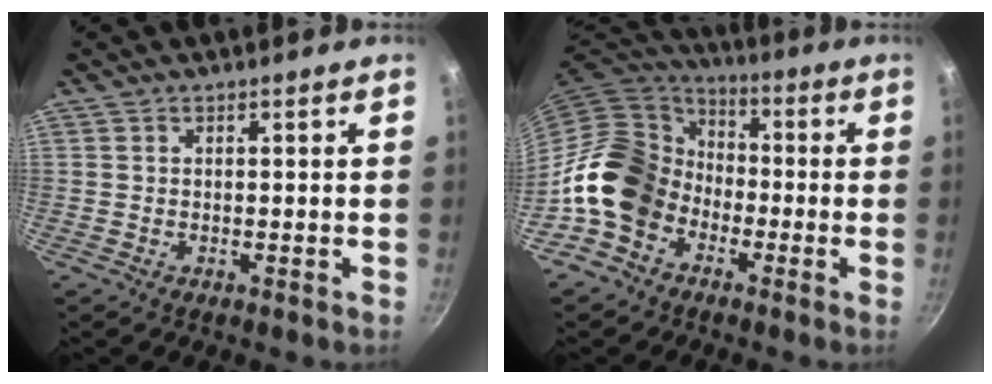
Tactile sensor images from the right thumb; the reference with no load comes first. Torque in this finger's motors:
{"motor_torque": [0.25, 0.59, 1.11, -1.43, 0.11]}